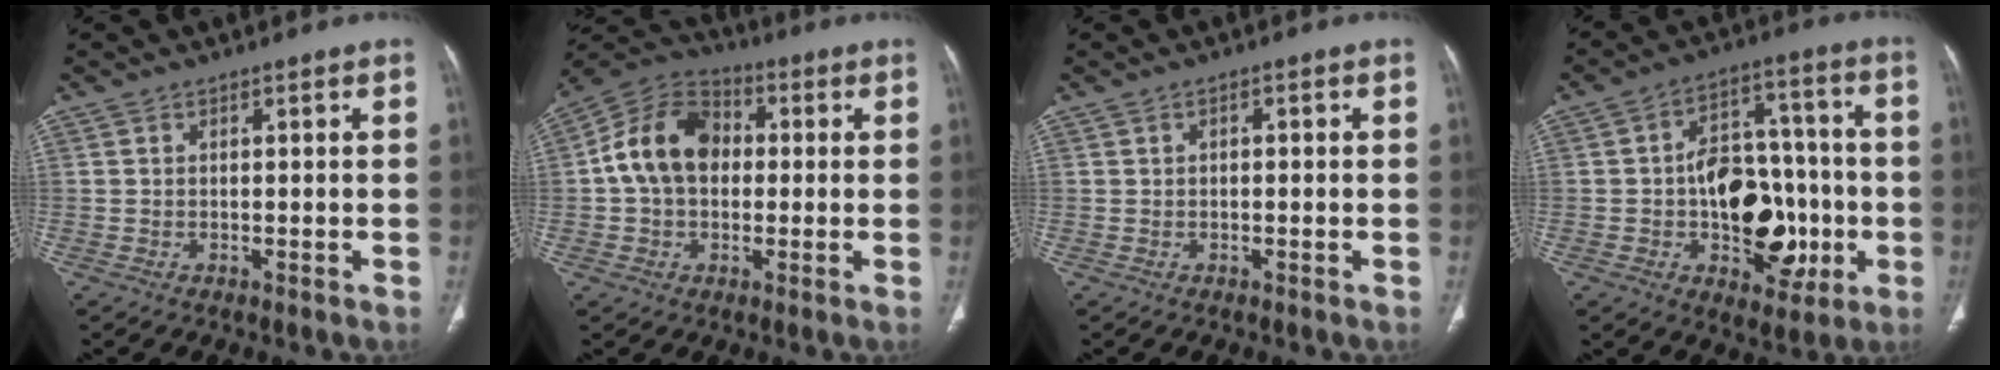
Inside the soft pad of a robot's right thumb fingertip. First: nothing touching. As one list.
[{"total": 13.6, "force": [0.9, 10.0, 9.1], "torque": [-0.145, 0.031, 0.003]}, {"total": 0.6, "force": [0.0, 0.4, 0.5], "torque": [-0.005, 0.001, -0.002]}, {"total": 18.5, "force": [-3.6, 11.7, 13.9], "torque": [-0.153, 0.038, -0.042]}]